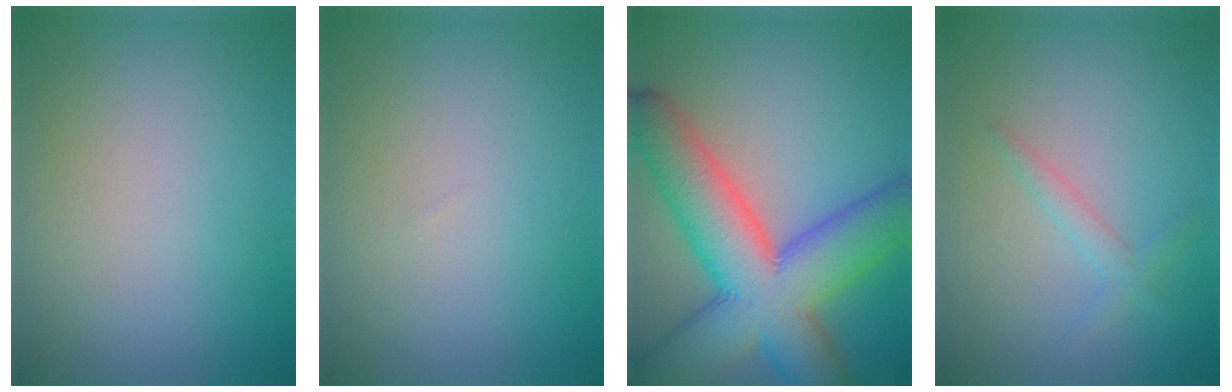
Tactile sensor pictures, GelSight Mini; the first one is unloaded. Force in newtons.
{"total": 0.0}
{"total": 13.6, "press": 13.6, "slide": 0.3}
{"total": 1.5, "press": 1.5, "slide": 0.1}